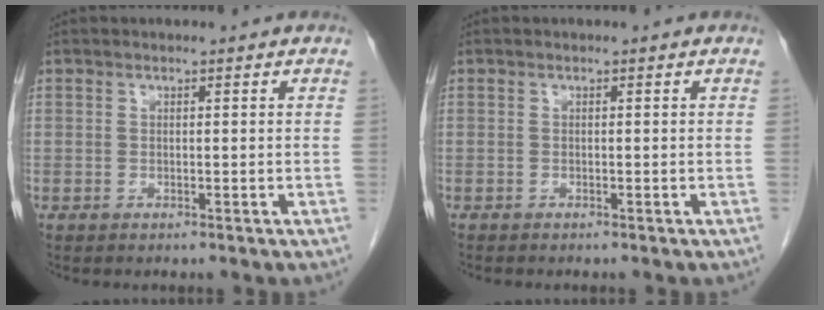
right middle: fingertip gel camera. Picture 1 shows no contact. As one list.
[{"total": 0.5, "force": [-0.5, 0.1, 0.1], "torque": [-0.004, 0.001, -0.010]}]